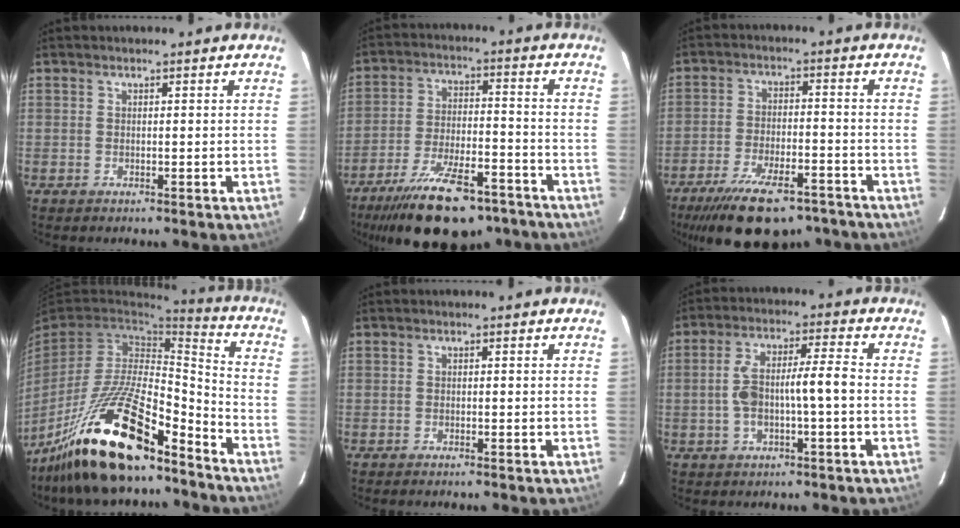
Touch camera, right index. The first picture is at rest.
{"total": 15.8, "force": [-11.5, 4.5, 9.8], "torque": [-0.170, -0.009, -0.194]}
{"total": 12.9, "force": [-9.5, 4.0, 7.7], "torque": [-0.129, -0.015, -0.150]}
{"total": 21.6, "force": [-15.6, 4.8, 14.2], "torque": [-0.270, -0.019, -0.281]}
{"total": 1.3, "force": [-1.1, 0.0, 0.7], "torque": [-0.013, -0.002, -0.013]}
{"total": 8.3, "force": [-1.2, 1.4, 8.1], "torque": [-0.154, 0.027, -0.020]}